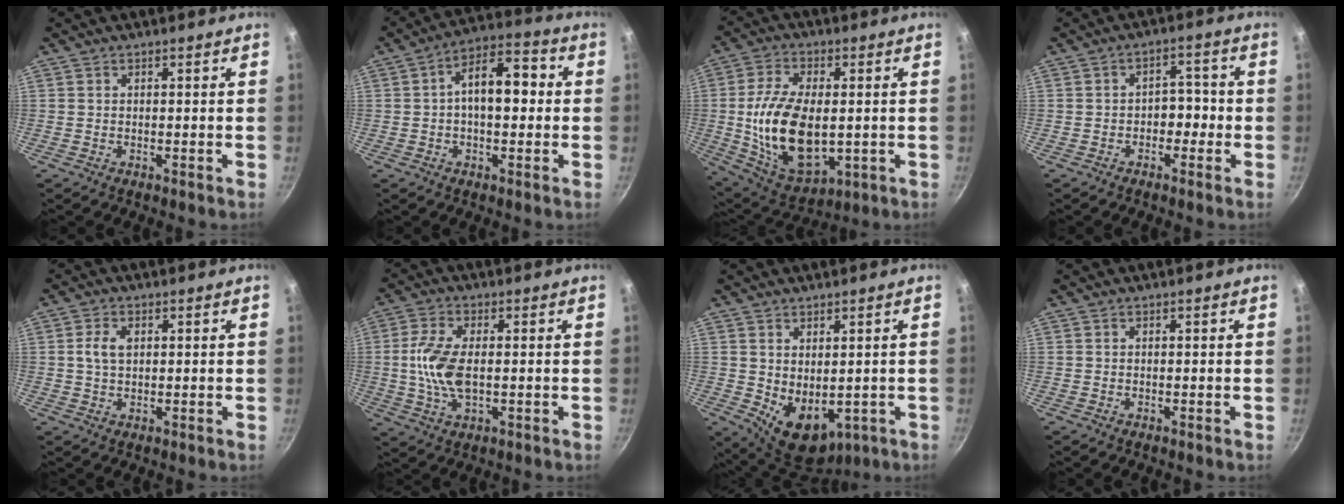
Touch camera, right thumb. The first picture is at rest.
{"total": 11.0, "force": [0.7, 5.9, 9.3], "torque": [-0.131, 0.034, 0.001]}
{"total": 19.0, "force": [-0.9, 10.4, 15.9], "torque": [-0.292, -0.007, 0.004]}
{"total": 4.7, "force": [-1.3, 3.4, 3.0], "torque": [-0.015, 0.023, -0.029]}
{"total": 3.9, "force": [0.8, 2.4, 2.9], "torque": [-0.059, 0.002, 0.014]}
{"total": 9.8, "force": [-0.1, 5.0, 8.5], "torque": [-0.185, -0.001, -0.002]}
{"total": 10.2, "force": [-1.6, 6.1, 8.0], "torque": [-0.108, -0.008, 0.005]}
{"total": 0.0}